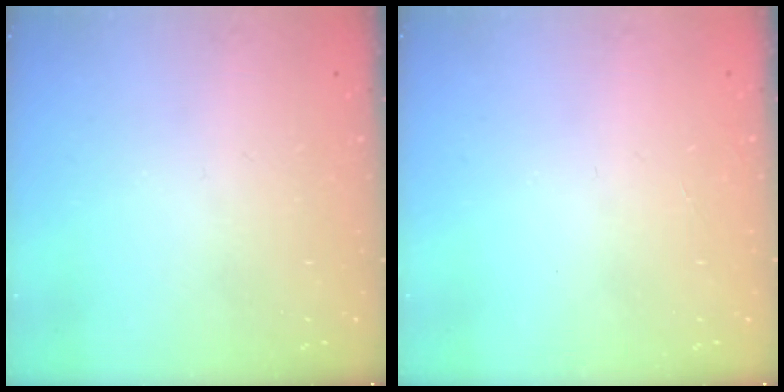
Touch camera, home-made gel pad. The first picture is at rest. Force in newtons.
{"total": 0.0}